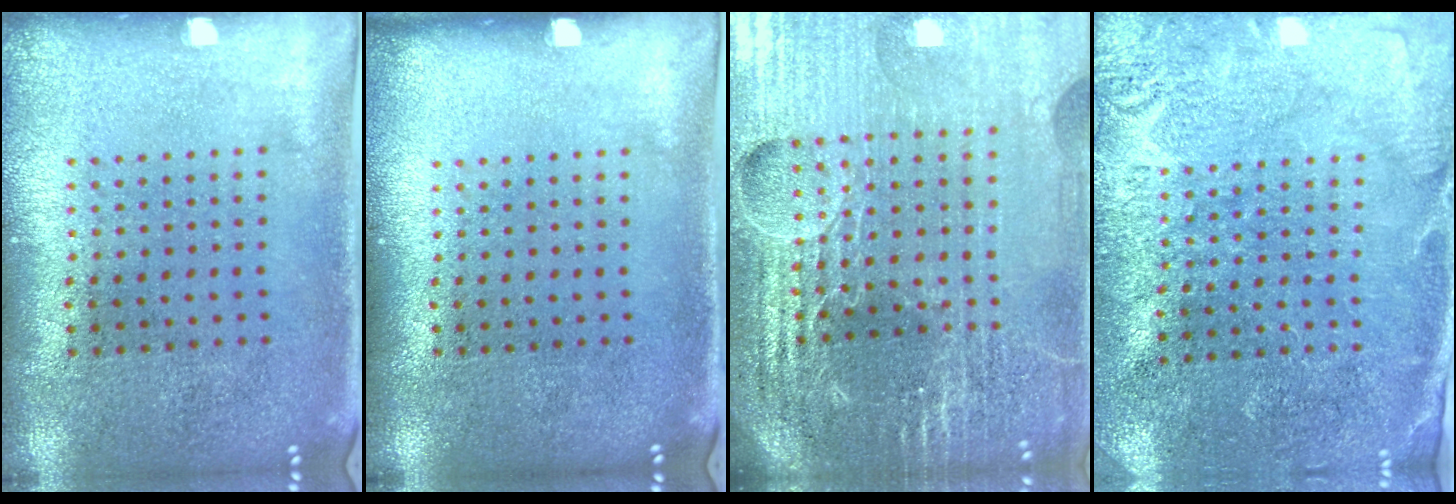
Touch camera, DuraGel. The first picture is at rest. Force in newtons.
{"total": 0.0}
{"total": 6.2, "press": 5.5, "slide": 2.9}
{"total": 2.8, "press": 2.8, "slide": 0.1}